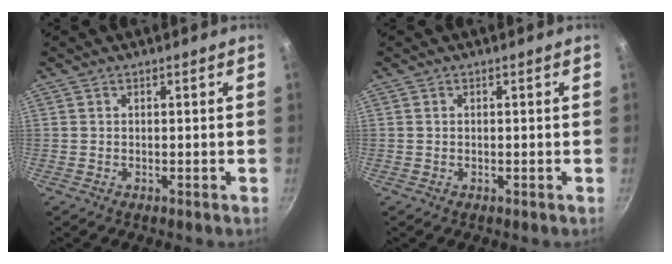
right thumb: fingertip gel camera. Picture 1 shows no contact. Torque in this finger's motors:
{"motor_torque": [0.53, 0.42, -0.50, 0.24, -0.03]}